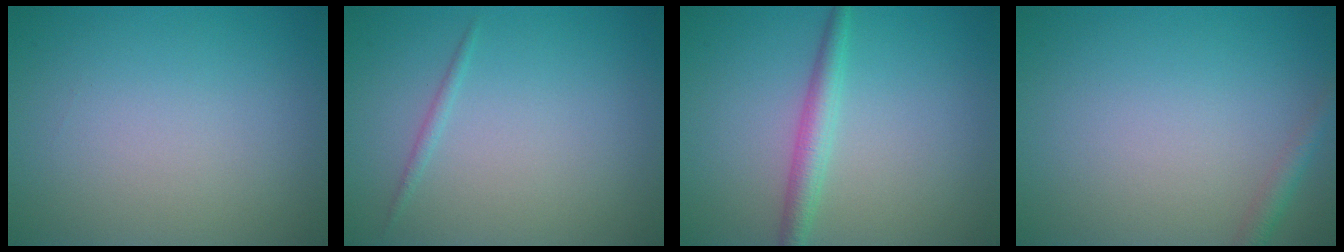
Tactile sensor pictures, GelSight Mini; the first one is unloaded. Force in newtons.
{"total": 0.7, "press": 0.7, "slide": 0.1}
{"total": 2.4, "press": 2.4, "slide": 0.1}
{"total": 1.5, "press": 1.5, "slide": 0.1}